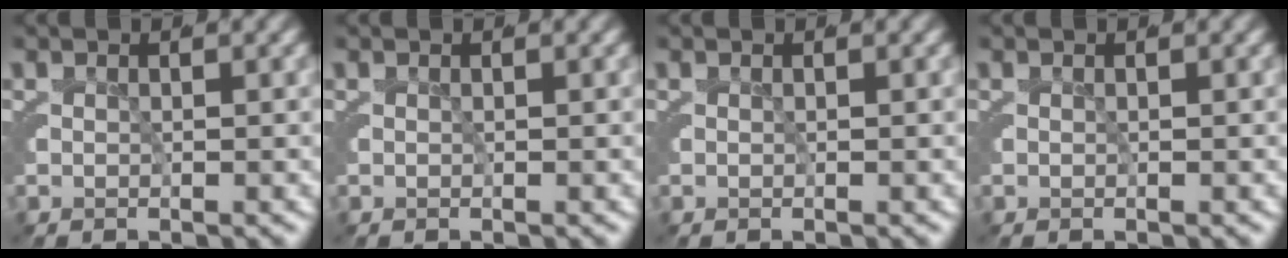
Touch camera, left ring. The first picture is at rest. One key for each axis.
{"total": 0.0}
{"total": 0.0}
{"total": 0.0}